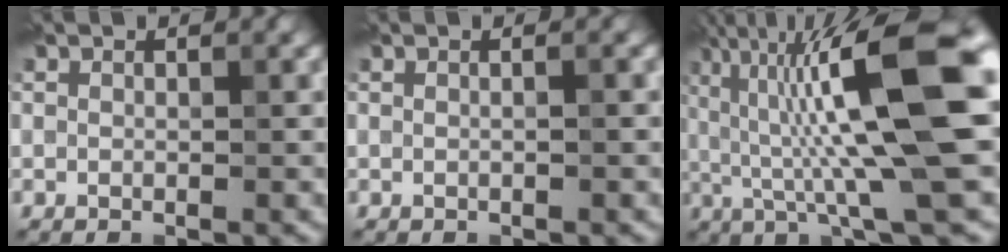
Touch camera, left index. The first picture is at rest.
{"total": 0.7, "force": [0.1, 0.1, 0.7], "torque": [-0.013, -0.001, -0.005]}
{"total": 14.1, "force": [2.2, 2.8, 13.6], "torque": [-0.218, 0.018, 0.034]}